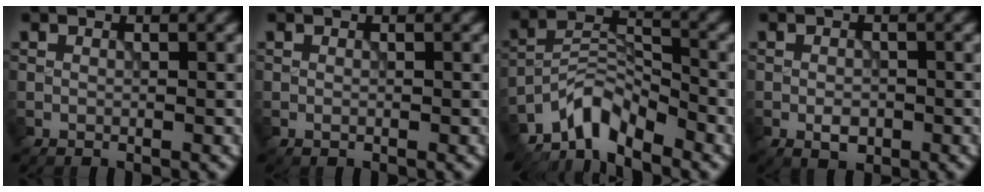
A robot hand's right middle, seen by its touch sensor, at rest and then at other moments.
{"total": 0.0}
{"total": 5.4, "force": [-4.5, 1.7, 2.3], "torque": [-0.030, 0.002, -0.097]}
{"total": 1.8, "force": [-0.7, 1.1, 1.3], "torque": [-0.021, 0.000, -0.012]}